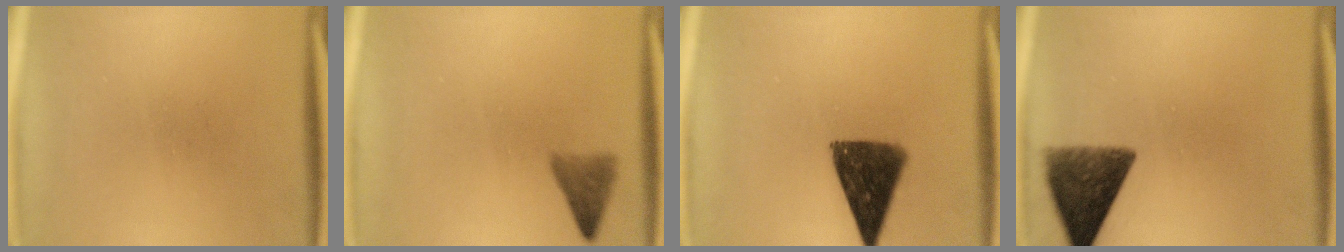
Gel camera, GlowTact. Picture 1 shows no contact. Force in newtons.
{"total": 2.8}
{"total": 11.3}
{"total": 10.0}